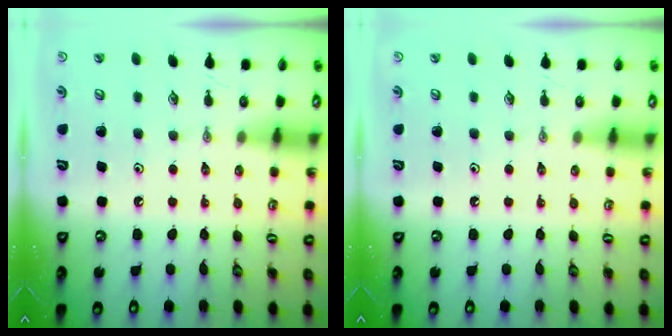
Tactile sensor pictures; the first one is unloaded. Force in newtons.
{"total": 0.0}